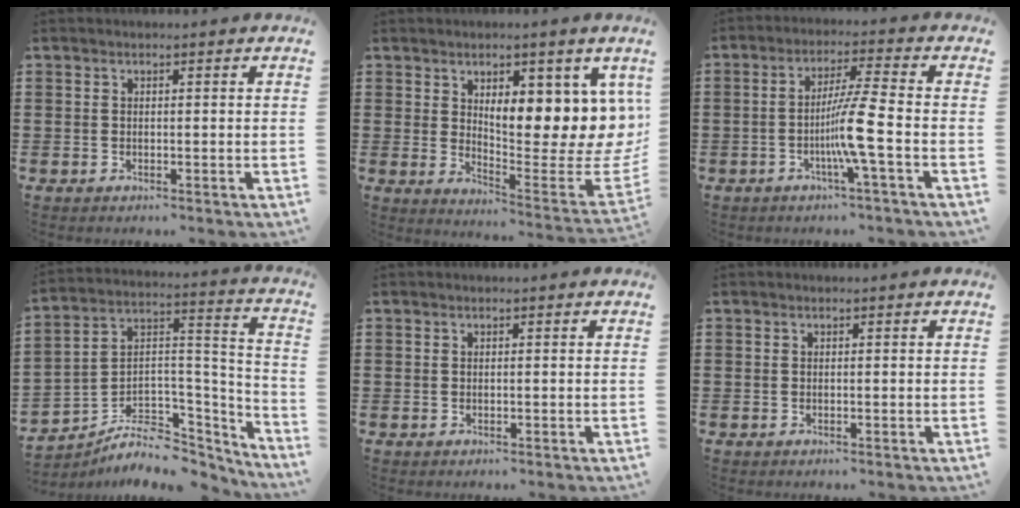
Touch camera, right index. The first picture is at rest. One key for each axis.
{"total": 8.0, "fx": 3.9, "fy": 3.0, "fz": 6.4, "tx": -0.077, "ty": -0.076, "tz": 0.056}
{"total": 7.6, "fx": -2.4, "fy": -0.8, "fz": 7.2, "tx": -0.137, "ty": -0.014, "tz": -0.049}
{"total": 7.4, "fx": -5.2, "fy": 4.4, "fz": 2.8, "tx": -0.053, "ty": 0.003, "tz": -0.091}
{"total": 0.0}
{"total": 0.0}